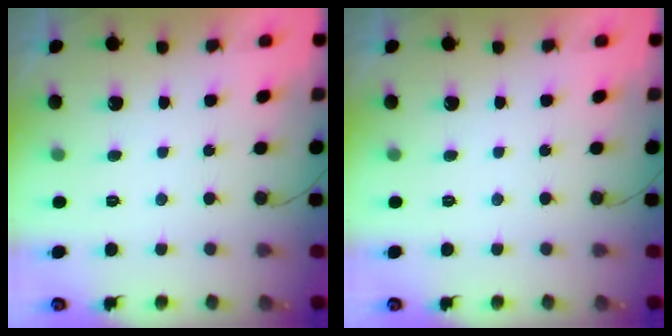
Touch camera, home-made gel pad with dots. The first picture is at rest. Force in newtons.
{"total": 0.0}